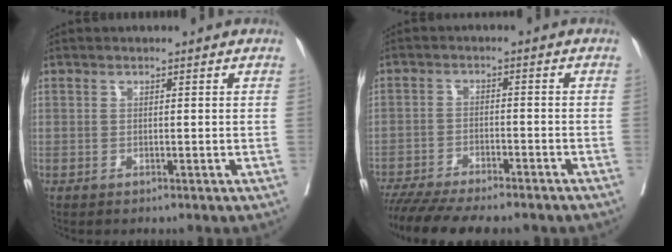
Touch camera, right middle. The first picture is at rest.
{"total": 14.5, "force": [-12.5, 2.5, 7.0], "torque": [-0.119, -0.022, -0.183]}